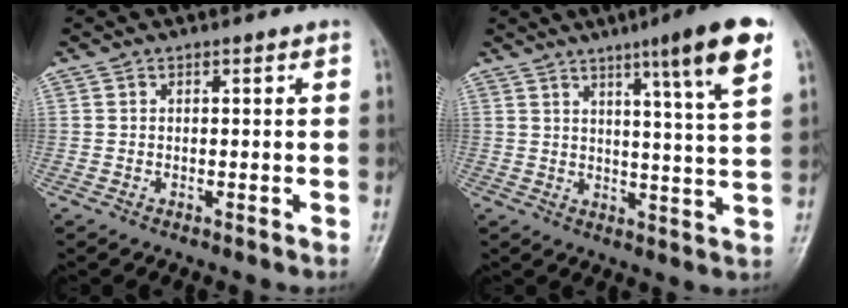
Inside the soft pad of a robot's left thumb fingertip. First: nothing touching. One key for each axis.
{"total": 12.5, "fx": 6.8, "fy": 0.2, "fz": 10.5, "tx": -0.146, "ty": -0.029, "tz": 0.096}